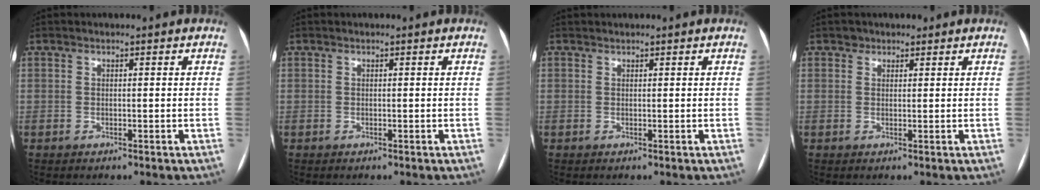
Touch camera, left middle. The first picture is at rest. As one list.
[{"total": 0.0}, {"total": 2.0, "force": [-0.4, -1.6, -1.1], "torque": [0.015, 0.000, -0.001]}, {"total": 1.4, "force": [0.9, 1.0, 0.0], "torque": [0.010, 0.002, 0.008]}]